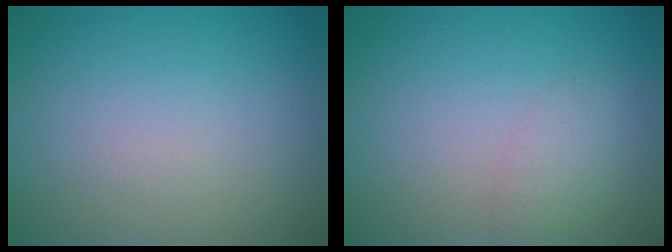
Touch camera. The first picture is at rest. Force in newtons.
{"total": 1.7, "press": 1.7, "slide": 0.0}